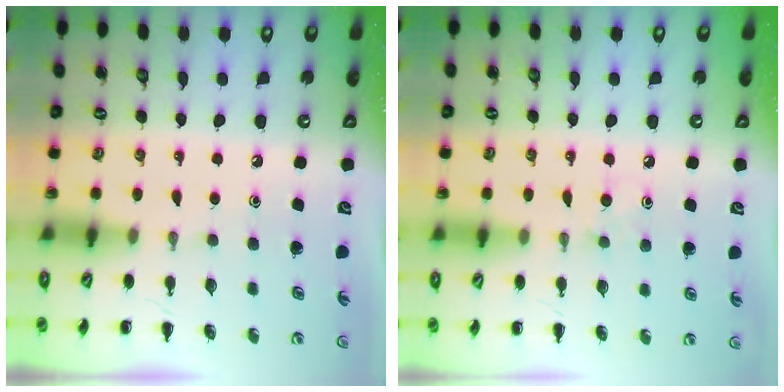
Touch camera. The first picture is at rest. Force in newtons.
{"total": 4.1, "press": 4.0, "slide": 1.2}